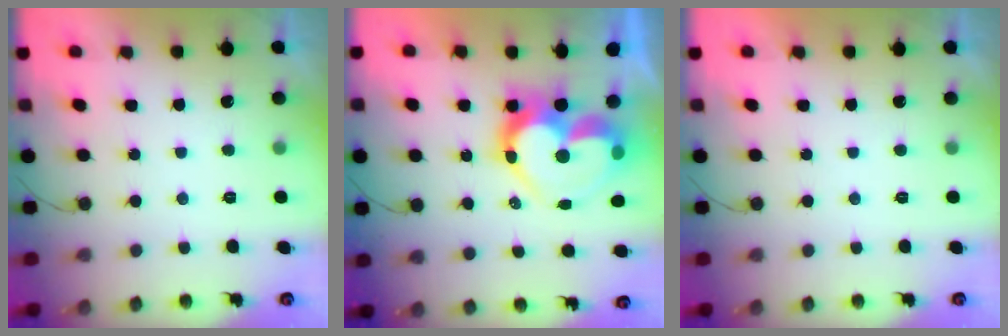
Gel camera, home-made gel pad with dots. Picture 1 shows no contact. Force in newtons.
{"total": 18.1, "press": 18.0, "slide": 1.6}
{"total": 1.7, "press": 1.7, "slide": 0.0}